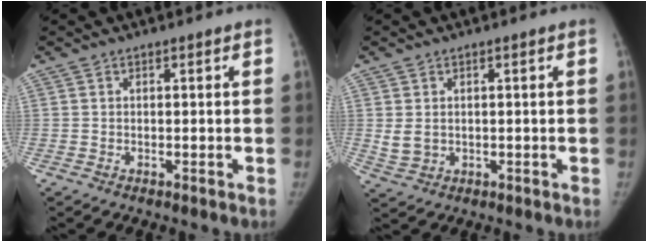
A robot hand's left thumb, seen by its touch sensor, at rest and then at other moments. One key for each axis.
{"total": 3.2, "fx": 0.3, "fy": 2.6, "fz": 1.9, "tx": -0.031, "ty": -0.005, "tz": 0.016}